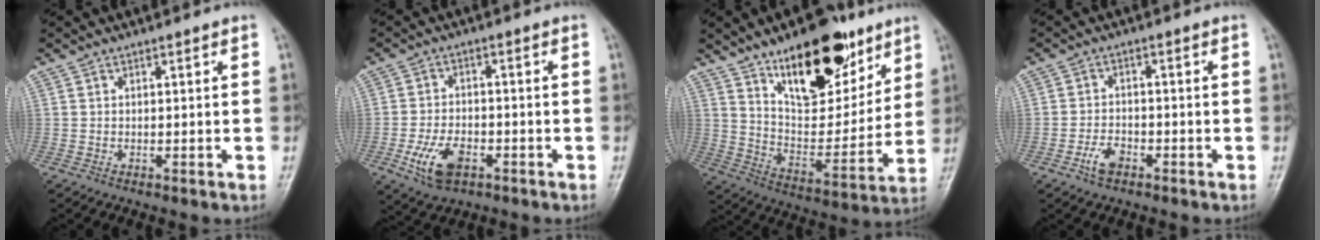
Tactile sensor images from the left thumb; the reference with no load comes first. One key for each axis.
{"total": 8.1, "fx": -3.5, "fy": 4.7, "fz": 5.6, "tx": -0.105, "ty": 0.011, "tz": -0.059}
{"total": 21.6, "fx": 13.2, "fy": 9.7, "fz": 14.1, "tx": -0.161, "ty": -0.073, "tz": 0.222}
{"total": 3.9, "fx": -2.3, "fy": 2.2, "fz": 2.3, "tx": -0.041, "ty": 0.016, "tz": -0.042}